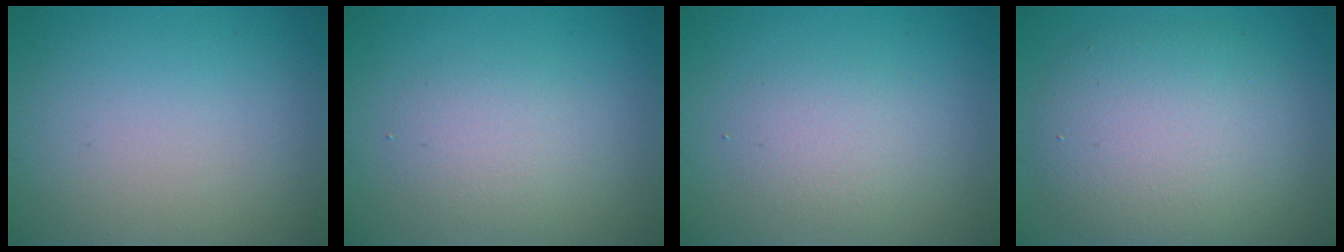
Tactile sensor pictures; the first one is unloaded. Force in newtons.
{"total": 2.3, "press": 2.3, "slide": 0.2}
{"total": 2.2, "press": 2.2, "slide": 0.2}
{"total": 7.2, "press": 7.2, "slide": 0.3}